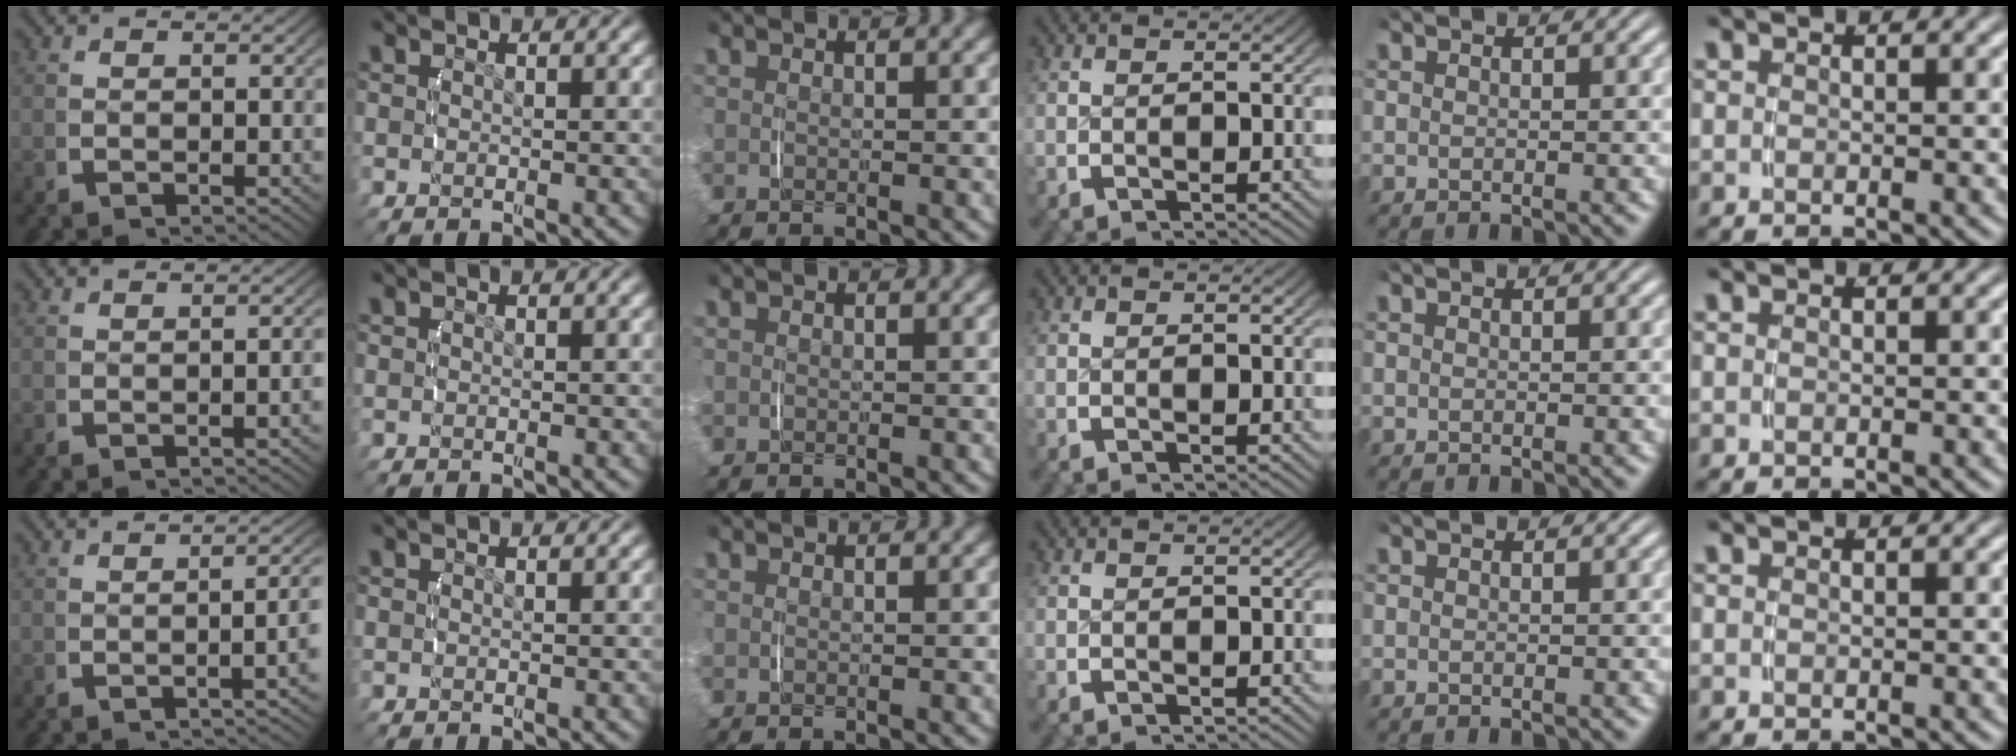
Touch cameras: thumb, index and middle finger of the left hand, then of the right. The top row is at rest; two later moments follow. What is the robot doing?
{"motion": "lift_and_place", "object": "measuring cup"}